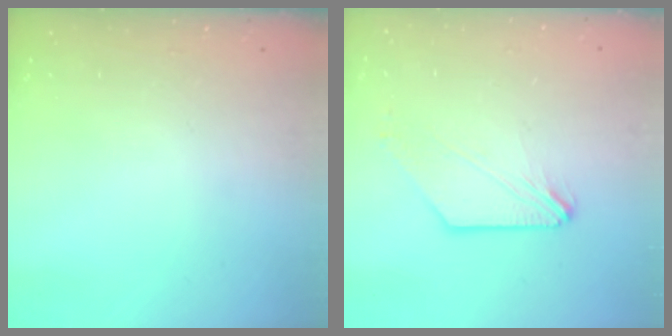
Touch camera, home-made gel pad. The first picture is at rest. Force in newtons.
{"total": 0.0}